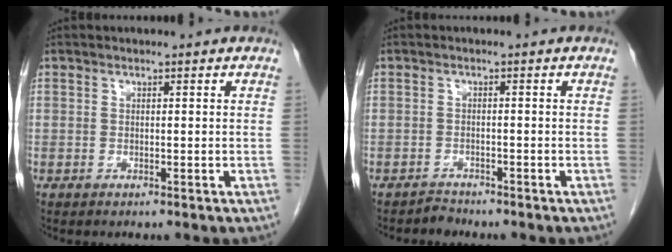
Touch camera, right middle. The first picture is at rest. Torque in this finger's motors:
{"motor_torque": [-0.21, -0.34, 0.00, -0.01]}